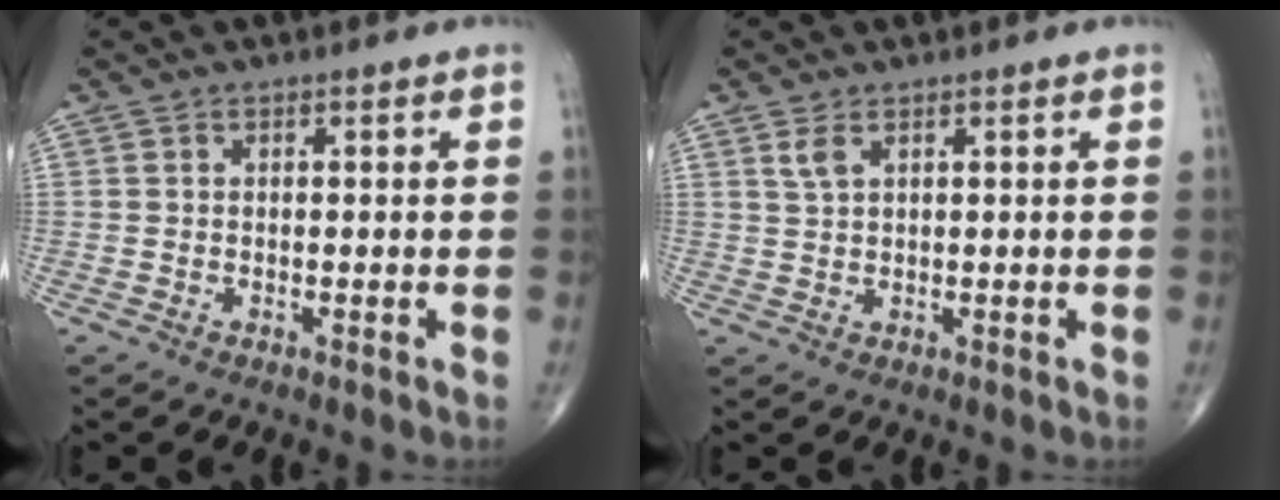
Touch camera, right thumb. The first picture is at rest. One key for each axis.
{"total": 2.1, "fx": 1.2, "fy": 0.8, "fz": 1.4, "tx": -0.032, "ty": 0.002, "tz": 0.031}